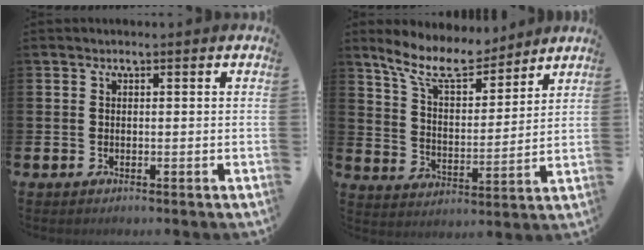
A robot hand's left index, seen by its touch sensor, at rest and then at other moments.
{"total": 10.0, "force": [8.9, 2.6, 3.6], "torque": [-0.096, -0.046, 0.162]}